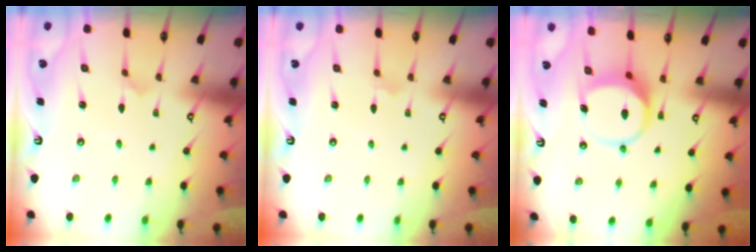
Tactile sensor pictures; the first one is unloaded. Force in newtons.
{"total": 1.9, "press": 1.9, "slide": 0.1}
{"total": 8.2, "press": 8.1, "slide": 0.8}